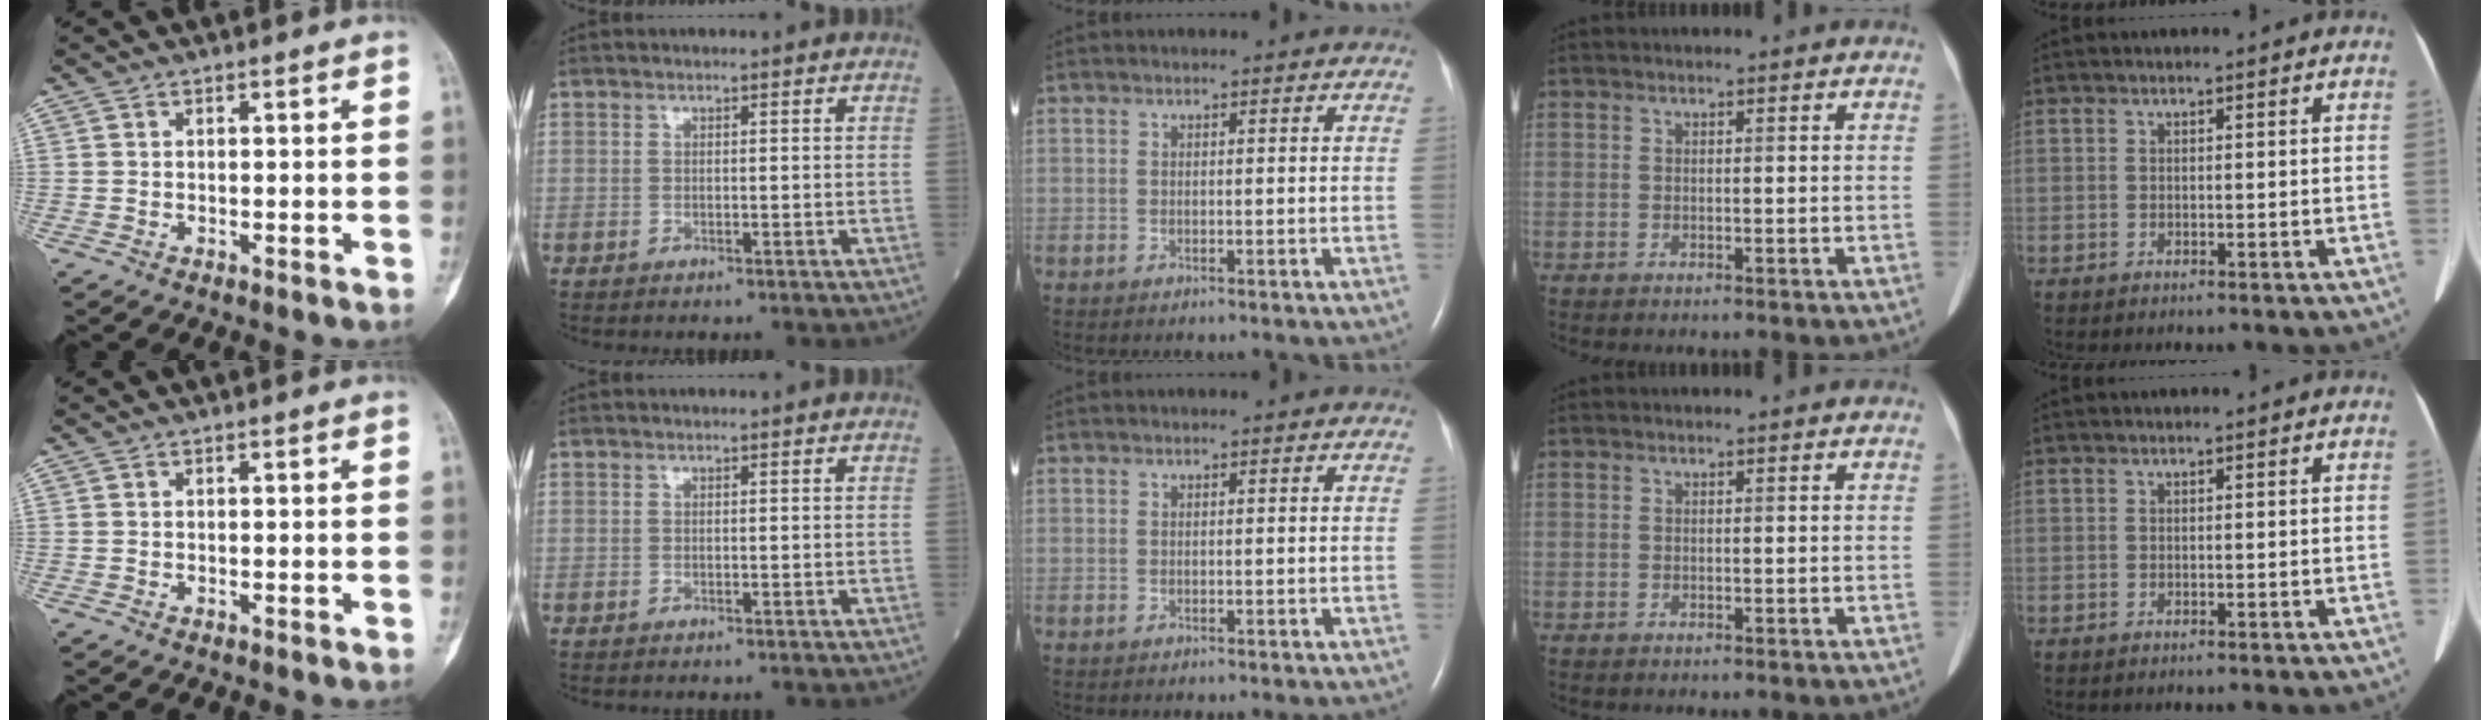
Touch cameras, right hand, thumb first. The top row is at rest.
{}